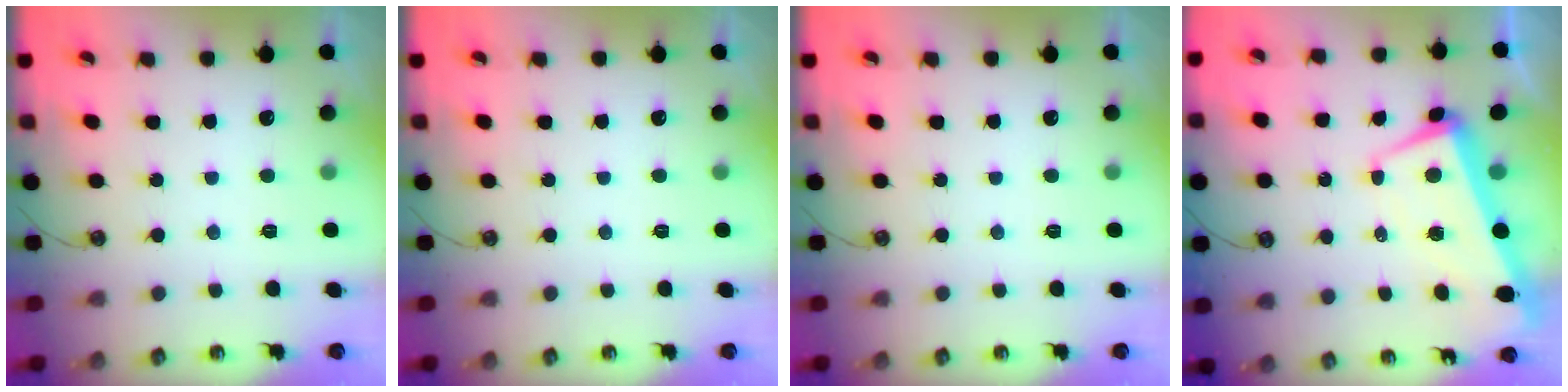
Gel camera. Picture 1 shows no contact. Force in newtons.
{"total": 0.0}
{"total": 0.0}
{"total": 3.4, "press": 2.7, "slide": 2.1}